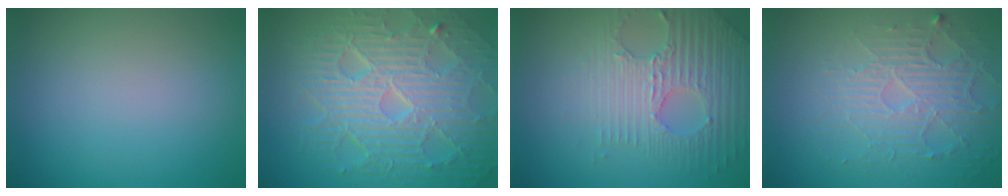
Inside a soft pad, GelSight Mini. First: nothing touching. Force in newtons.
{"total": 10.4, "press": 6.8, "slide": 7.9}
{"total": 4.7, "press": 4.2, "slide": 1.9}
{"total": 4.1, "press": 3.4, "slide": 2.3}